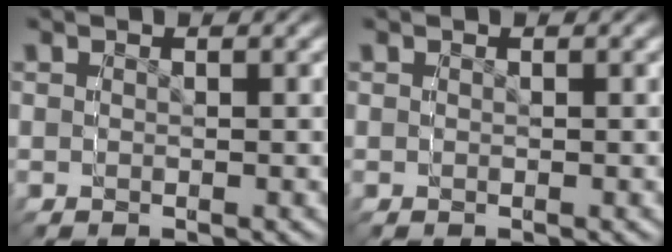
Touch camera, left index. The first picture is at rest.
{"total": 0.0}